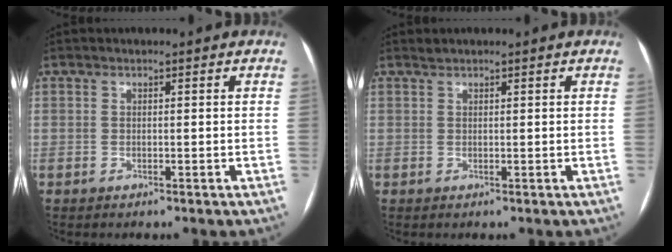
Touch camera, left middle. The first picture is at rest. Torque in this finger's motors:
{"motor_torque": [0.08, -0.07, -0.02, -0.01]}